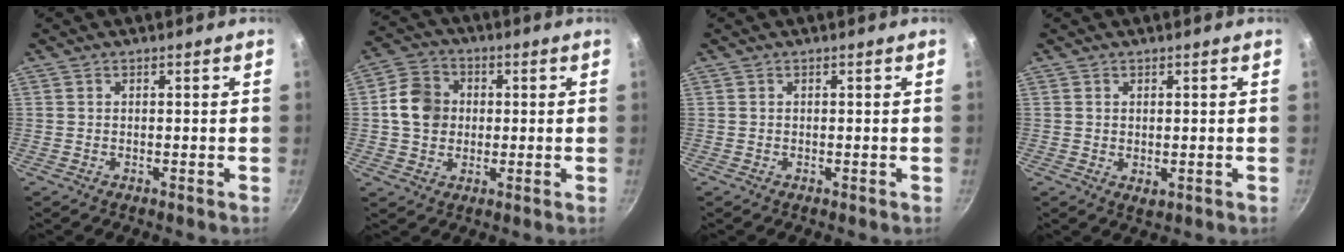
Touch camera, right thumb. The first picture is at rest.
{"total": 9.1, "force": [0.6, 7.7, 4.7], "torque": [-0.060, 0.013, -0.003]}
{"total": 0.0}
{"total": 1.6, "force": [0.4, 1.1, 1.1], "torque": [-0.016, -0.006, 0.006]}